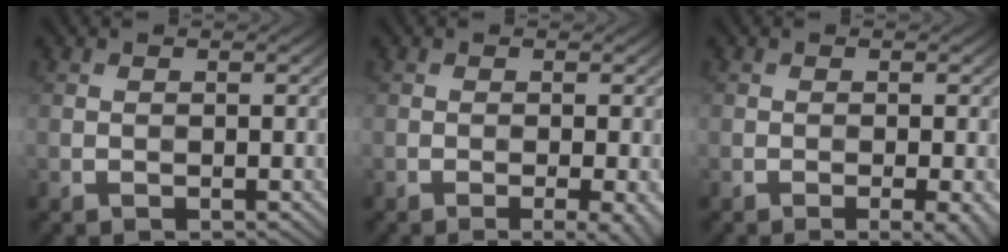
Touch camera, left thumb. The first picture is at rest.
{"total": 2.8, "force": [-1.1, 0.5, 2.5], "torque": [-0.036, 0.002, -0.019]}
{"total": 2.8, "force": [-1.2, 0.5, 2.5], "torque": [-0.035, 0.002, -0.019]}